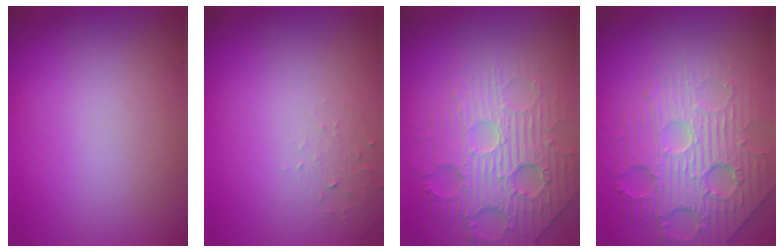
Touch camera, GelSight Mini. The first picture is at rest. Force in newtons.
{"total": 1.2, "press": 1.2, "slide": 0.1}
{"total": 5.9, "press": 4.9, "slide": 3.4}
{"total": 6.9, "press": 5.3, "slide": 4.4}